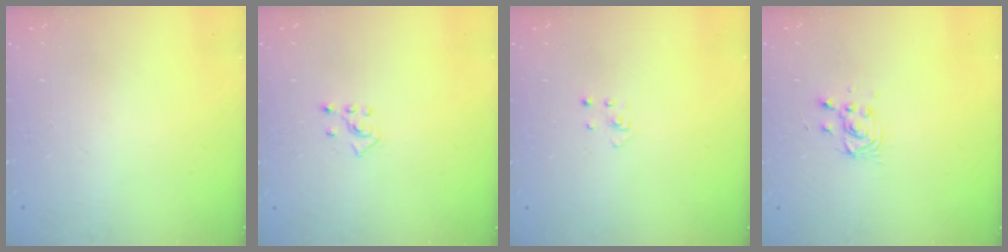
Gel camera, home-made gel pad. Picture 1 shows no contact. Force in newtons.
{"total": 4.2, "press": 4.1, "slide": 0.7}
{"total": 1.9, "press": 1.9, "slide": 0.1}
{"total": 3.1, "press": 3.1, "slide": 0.3}